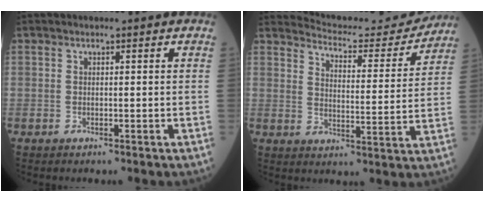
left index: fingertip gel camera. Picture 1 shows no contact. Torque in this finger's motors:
{"motor_torque": [0.91, -1.23, 0.03, 0.00]}